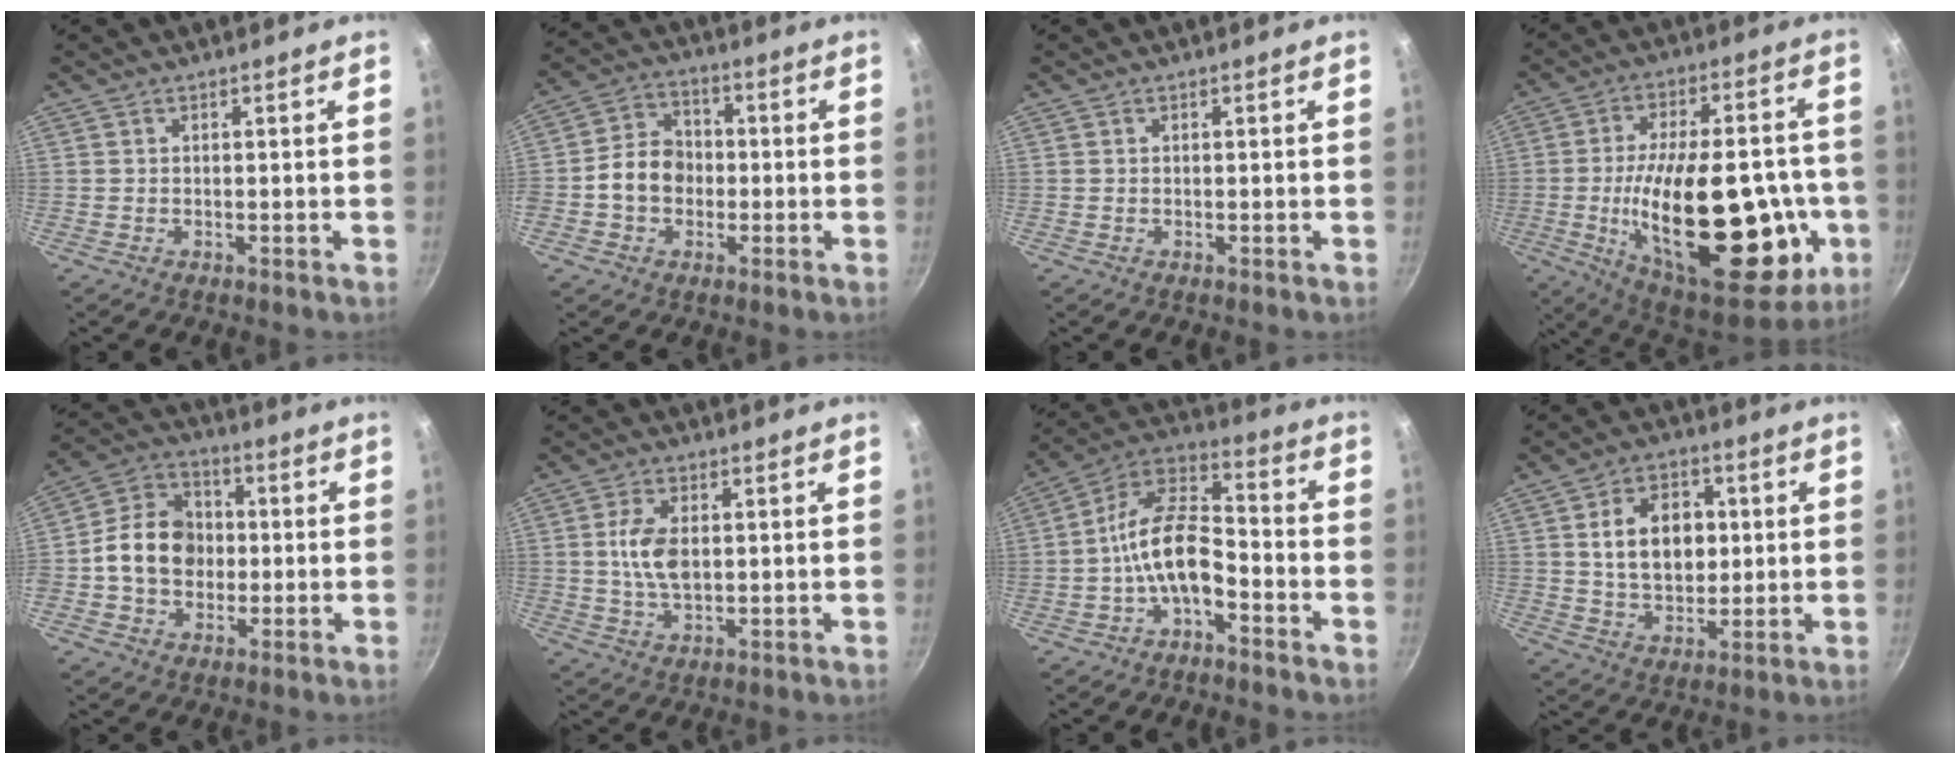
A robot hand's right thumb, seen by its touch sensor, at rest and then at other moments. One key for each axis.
{"total": 8.9, "fx": -1.3, "fy": 7.2, "fz": 5.0, "tx": -0.054, "ty": 0.025, "tz": -0.036}
{"total": 0.0}
{"total": 33.2, "fx": -5.9, "fy": 15.4, "fz": 28.8, "tx": -0.413, "ty": 0.012, "tz": -0.070}
{"total": 12.9, "fx": -0.8, "fy": 10.4, "fz": 7.5, "tx": -0.098, "ty": 0.024, "tz": -0.030}
{"total": 6.9, "fx": 0.6, "fy": 4.0, "fz": 5.6, "tx": -0.102, "ty": 0.002, "tz": 0.010}
{"total": 12.2, "fx": -4.5, "fy": 6.2, "fz": 9.5, "tx": -0.157, "ty": 0.056, "tz": -0.094}
{"total": 12.6, "fx": 1.9, "fy": 8.9, "fz": 8.7, "tx": -0.110, "ty": -0.001, "tz": 0.032}